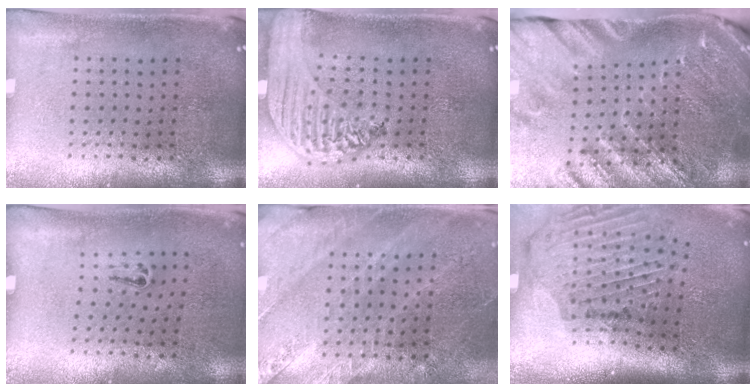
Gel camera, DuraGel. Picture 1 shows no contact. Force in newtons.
{"total": 2.9, "press": 2.3, "slide": 1.8}
{"total": 3.0, "press": 3.0, "slide": 0.5}
{"total": 0.5, "press": 0.2, "slide": 0.5}
{"total": 2.6, "press": 2.6, "slide": 0.4}
{"total": 2.0, "press": 1.7, "slide": 1.1}